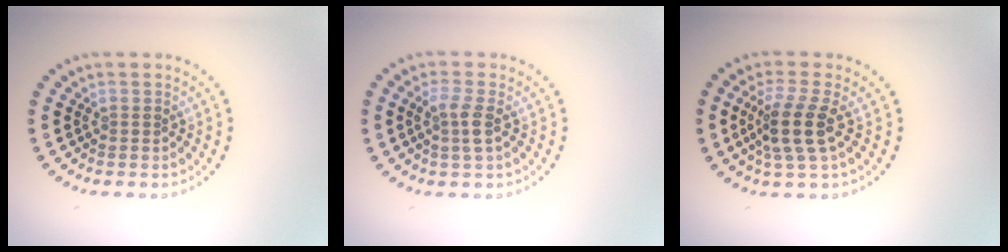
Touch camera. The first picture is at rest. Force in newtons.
{"total": 1.9, "press": 1.8, "slide": 0.7}
{"total": 3.7, "press": 3.0, "slide": 2.2}